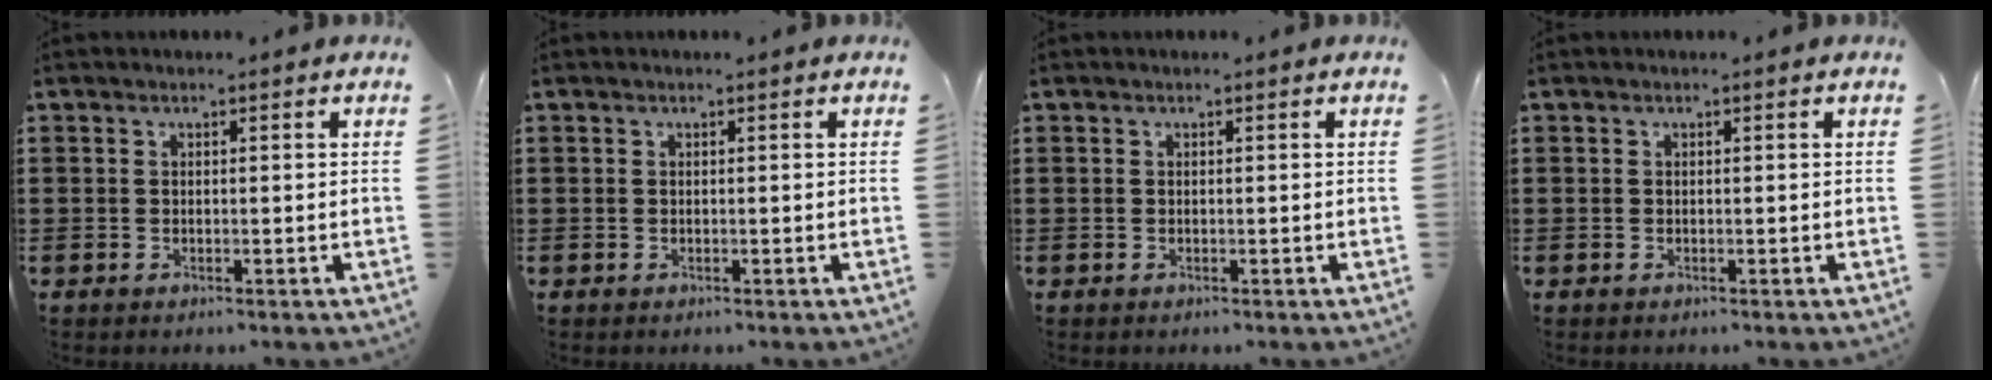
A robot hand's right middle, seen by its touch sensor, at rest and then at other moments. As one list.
[{"total": 0.0}, {"total": 0.0}, {"total": 0.0}]